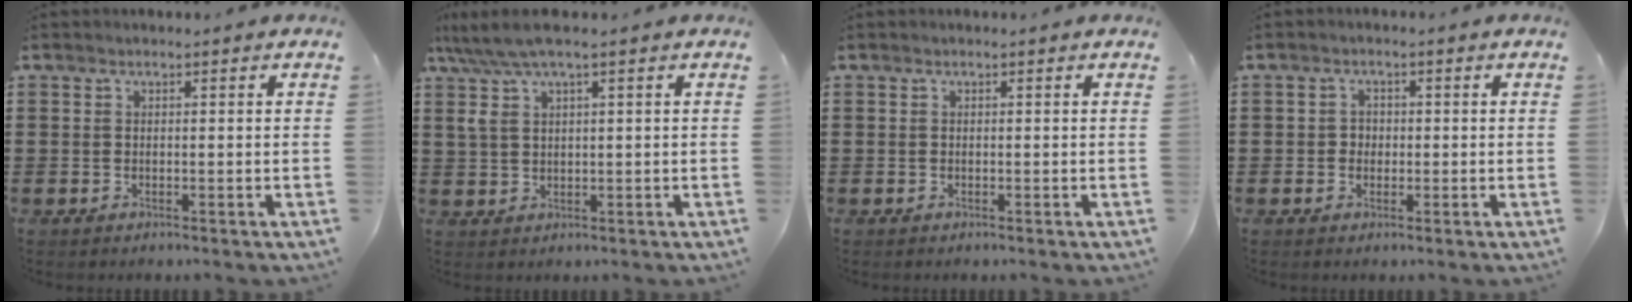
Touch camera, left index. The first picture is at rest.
{"total": 4.6, "force": [2.4, 1.3, 3.8], "torque": [-0.087, 0.004, 0.040]}
{"total": 0.0}
{"total": 1.6, "force": [-0.1, 1.5, 0.5], "torque": [-0.015, 0.006, -0.005]}